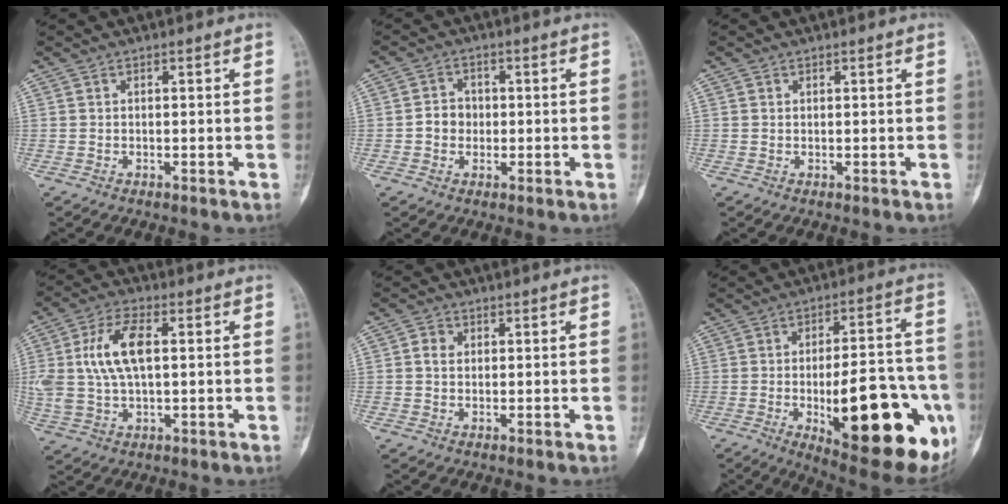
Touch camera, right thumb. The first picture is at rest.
{"total": 3.9, "force": [-0.5, 3.4, 1.8], "torque": [-0.013, 0.011, -0.014]}
{"total": 0.0}
{"total": 11.8, "force": [1.8, 5.9, 10.0], "torque": [-0.209, 0.011, 0.038]}
{"total": 2.8, "force": [0.3, 2.3, 1.5], "torque": [-0.019, 0.004, 0.002]}
{"total": 27.3, "force": [-8.0, 9.9, 24.1], "torque": [-0.270, 0.007, -0.089]}